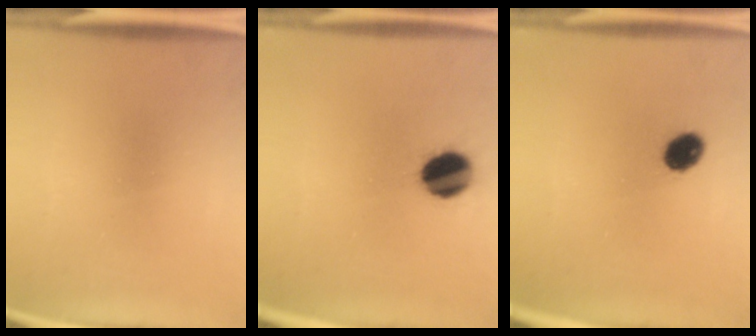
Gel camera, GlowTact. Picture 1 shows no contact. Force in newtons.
{"total": 10.7}
{"total": 5.6}